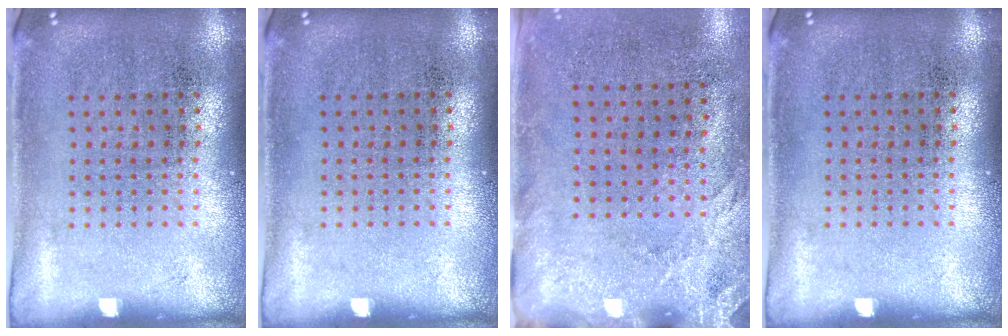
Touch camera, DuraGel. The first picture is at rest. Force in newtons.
{"total": 0.0}
{"total": 2.7, "press": 2.1, "slide": 1.6}
{"total": 0.0}